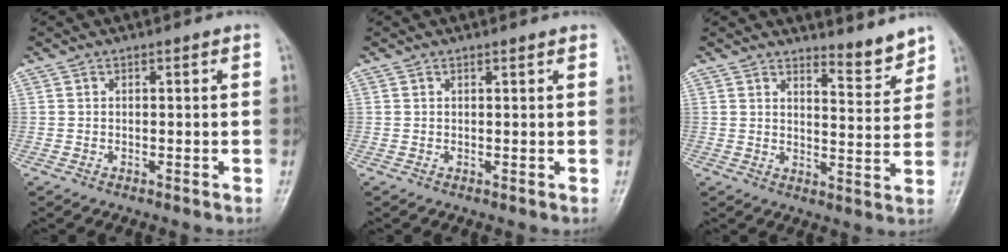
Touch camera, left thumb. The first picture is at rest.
{"total": 0.9, "force": [0.7, 0.1, 0.5], "torque": [-0.007, -0.001, 0.010]}
{"total": 5.1, "force": [4.8, 0.8, 1.6], "torque": [-0.010, -0.053, 0.076]}